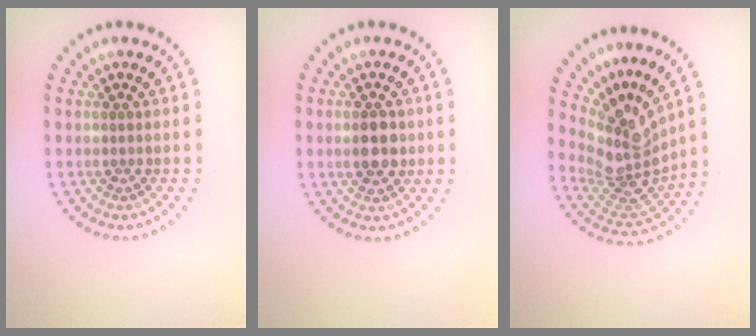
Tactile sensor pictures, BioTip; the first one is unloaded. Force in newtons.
{"total": 2.9, "press": 2.9, "slide": 0.1}
{"total": 4.5, "press": 3.0, "slide": 3.3}